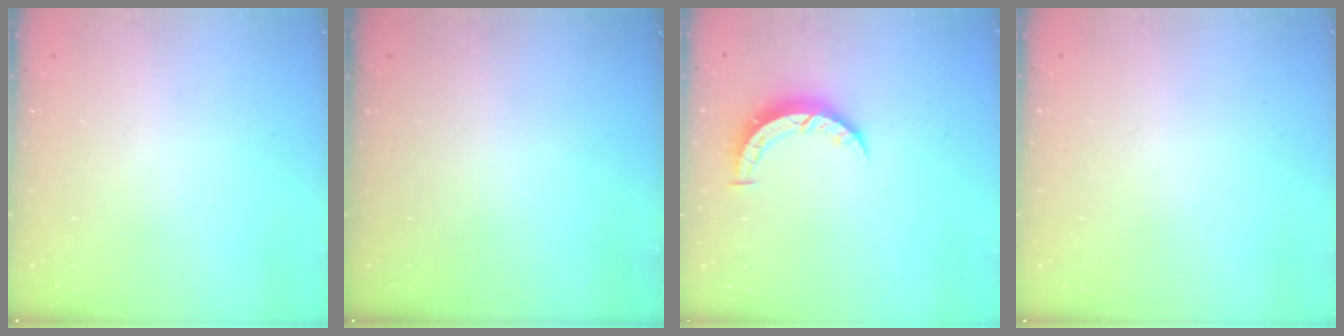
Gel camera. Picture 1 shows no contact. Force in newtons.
{"total": 0.0}
{"total": 5.1, "press": 5.1, "slide": 0.5}
{"total": 2.6, "press": 2.6, "slide": 0.2}